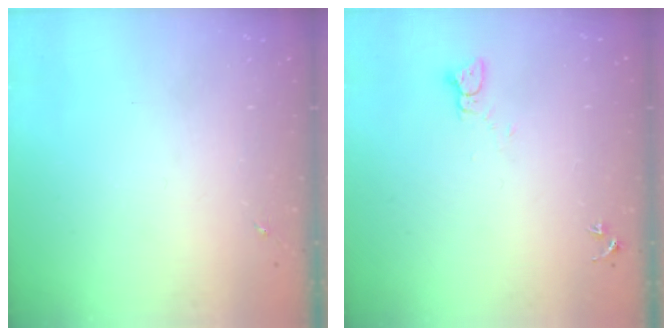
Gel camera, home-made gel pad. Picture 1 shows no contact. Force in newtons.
{"total": 2.2, "press": 2.2, "slide": 0.2}